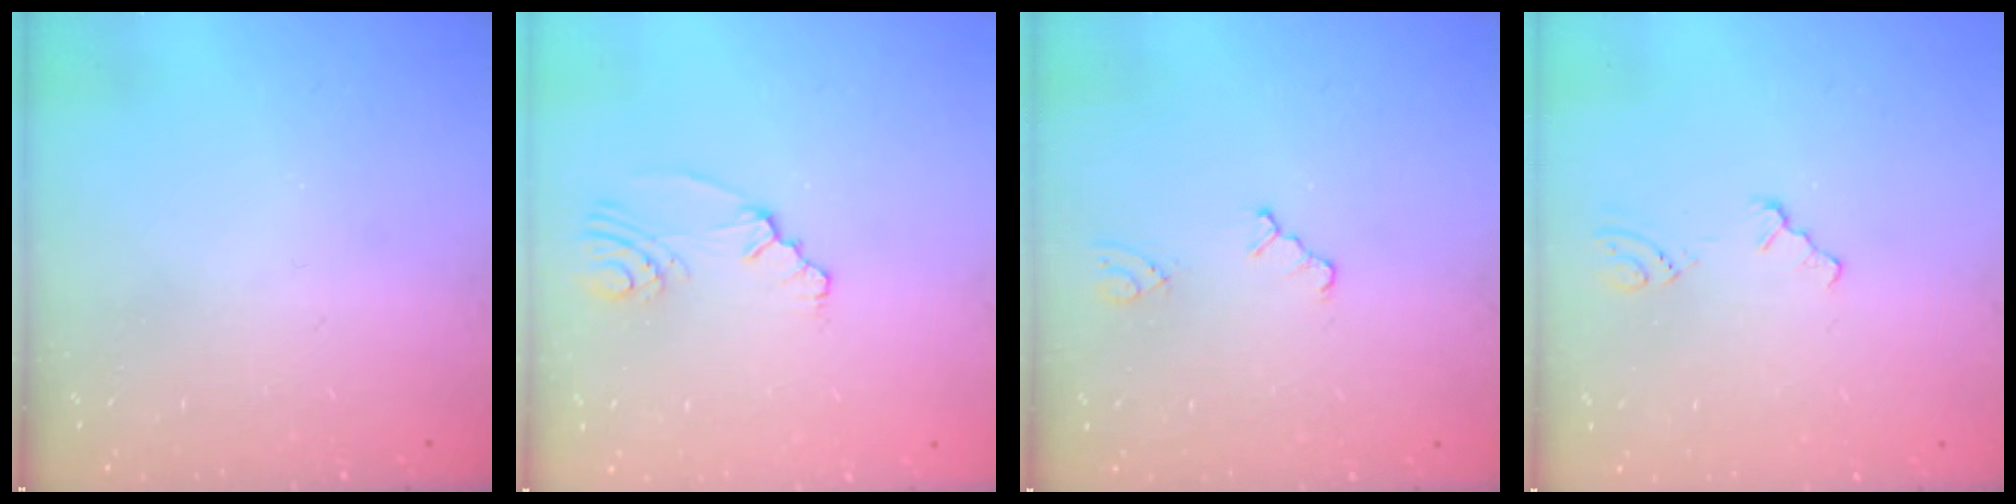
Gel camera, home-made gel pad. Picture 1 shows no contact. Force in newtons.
{"total": 2.4, "press": 2.1, "slide": 1.2}
{"total": 2.0, "press": 2.0, "slide": 0.3}
{"total": 1.2, "press": 1.1, "slide": 0.3}